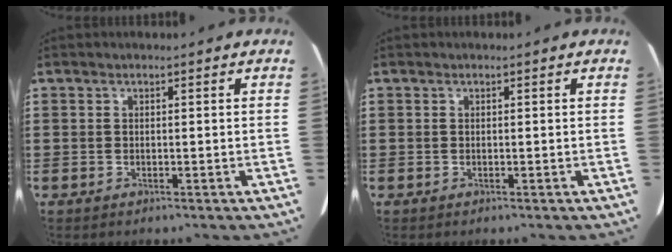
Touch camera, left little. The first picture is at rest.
{"total": 0.0}